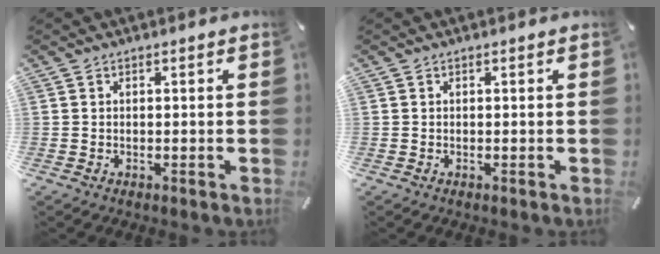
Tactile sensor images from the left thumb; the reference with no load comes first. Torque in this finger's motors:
{"motor_torque": [-0.01, 0.00, 0.00, 0.00, 0.00]}